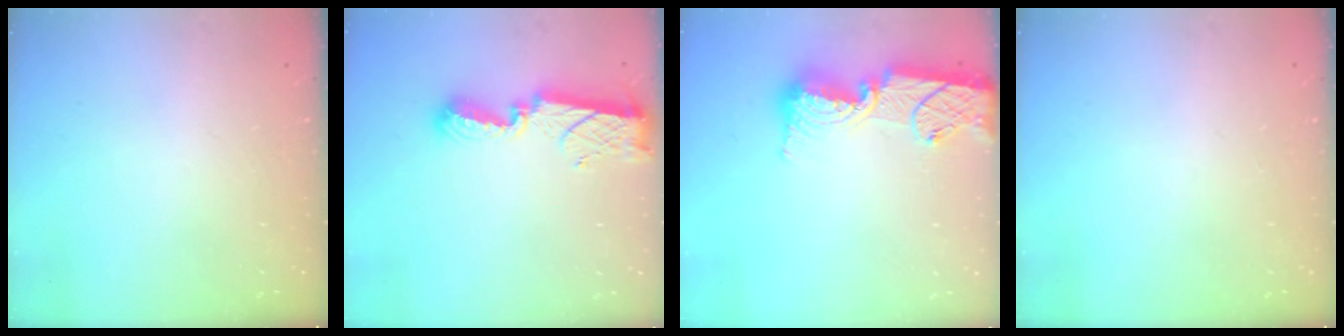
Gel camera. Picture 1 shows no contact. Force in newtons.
{"total": 9.4, "press": 9.4, "slide": 0.8}
{"total": 16.0, "press": 15.9, "slide": 1.4}
{"total": 0.0}